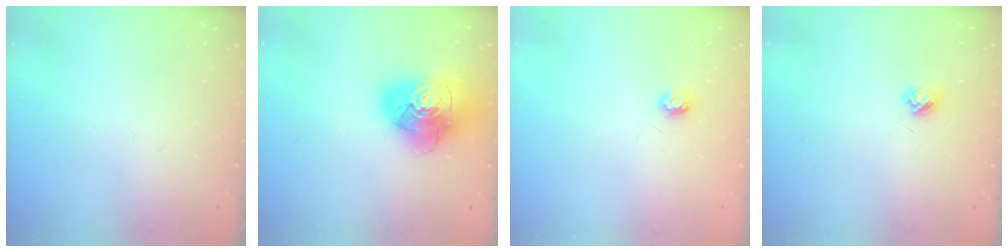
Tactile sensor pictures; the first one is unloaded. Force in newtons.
{"total": 19.1, "press": 18.9, "slide": 2.6}
{"total": 4.6, "press": 4.6, "slide": 0.5}
{"total": 3.7, "press": 3.7, "slide": 0.4}